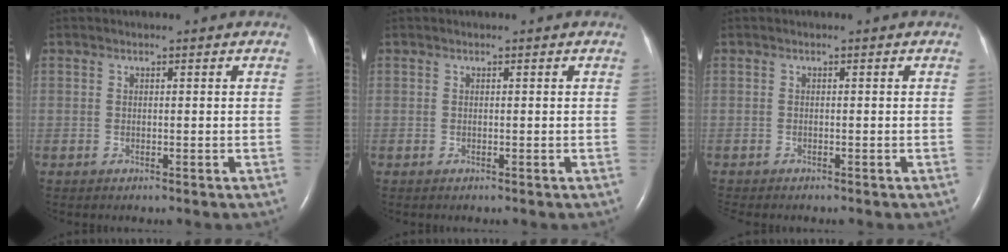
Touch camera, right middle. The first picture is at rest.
{"total": 0.0}
{"total": 2.0, "force": [-1.8, 0.4, 0.8], "torque": [-0.015, -0.005, -0.024]}